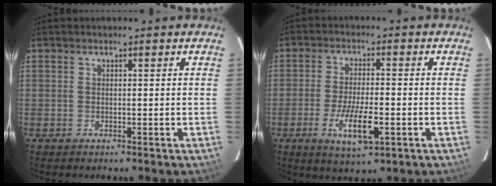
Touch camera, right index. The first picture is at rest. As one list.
[{"total": 8.7, "force": [-3.5, 2.2, 7.7], "torque": [-0.155, -0.016, -0.060]}]